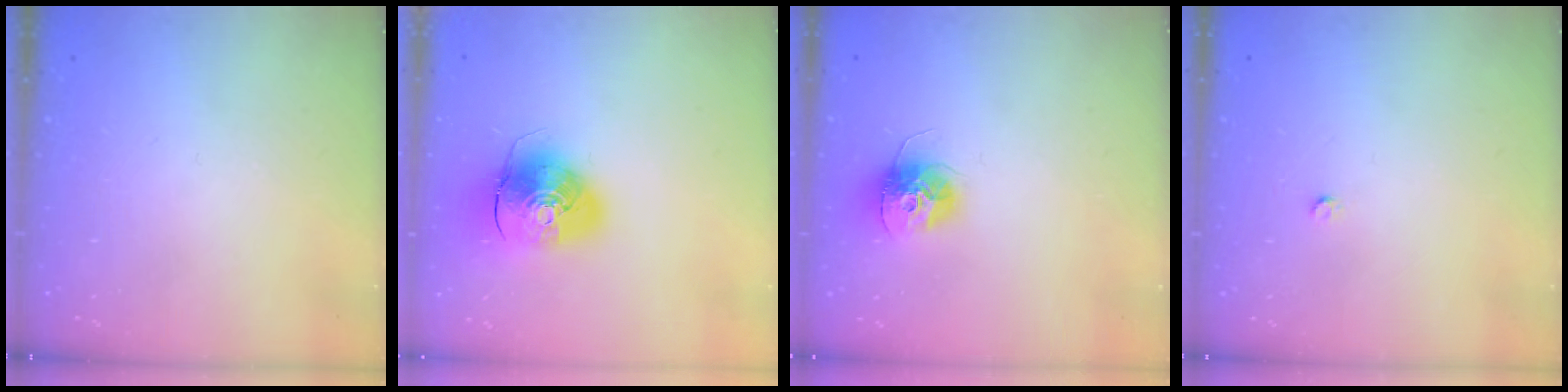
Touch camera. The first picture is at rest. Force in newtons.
{"total": 10.8, "press": 10.6, "slide": 1.9}
{"total": 12.3, "press": 12.3, "slide": 1.0}
{"total": 2.2, "press": 2.2, "slide": 0.3}